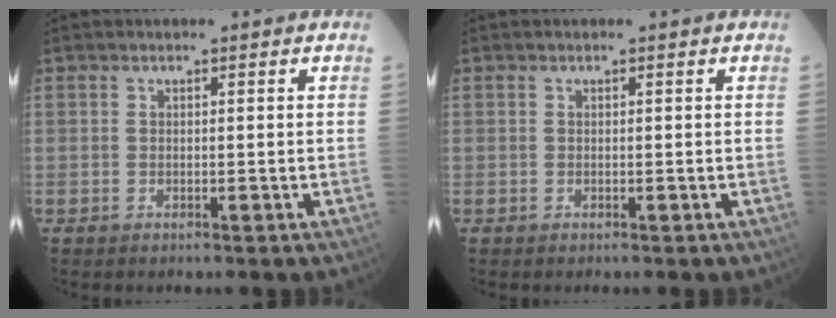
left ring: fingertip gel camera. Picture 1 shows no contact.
{"total": 0.0}